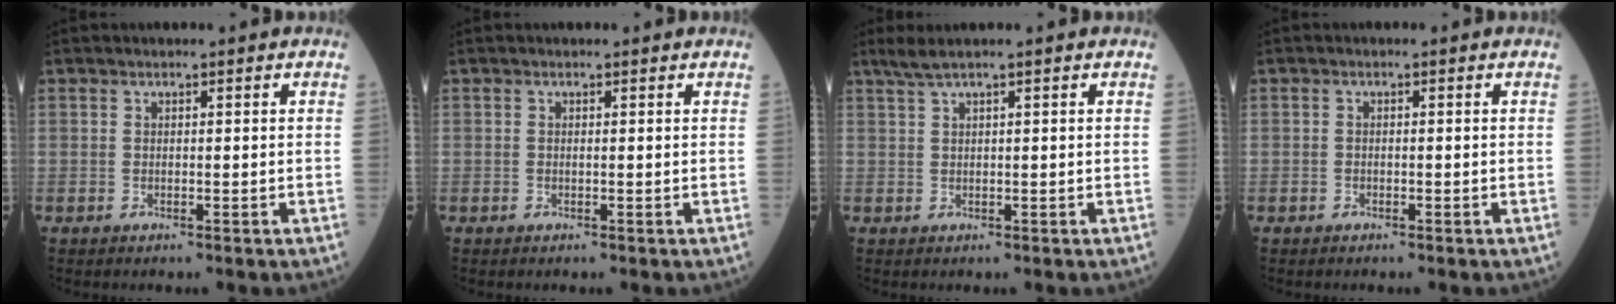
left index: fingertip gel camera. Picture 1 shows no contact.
{"total": 0.6, "force": [0.6, 0.1, 0.2], "torque": [-0.010, 0.006, 0.009]}
{"total": 2.9, "force": [2.3, -0.4, 1.7], "torque": [-0.039, 0.020, 0.052]}
{"total": 0.0}